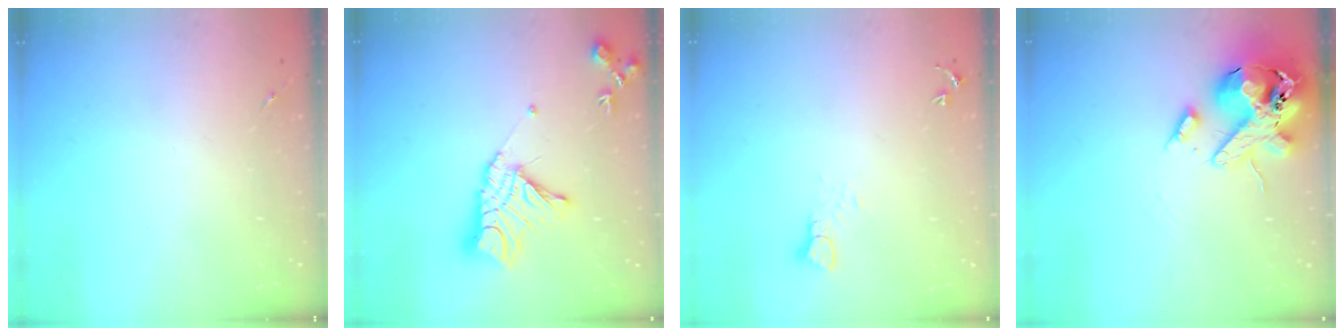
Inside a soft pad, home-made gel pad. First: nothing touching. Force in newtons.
{"total": 15.8, "press": 15.7, "slide": 1.4}
{"total": 3.7, "press": 3.7, "slide": 0.1}
{"total": 17.7, "press": 17.4, "slide": 2.9}